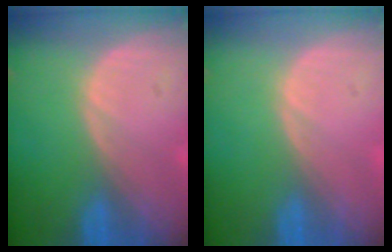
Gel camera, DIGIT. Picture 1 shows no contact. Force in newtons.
{"total": 0.0}